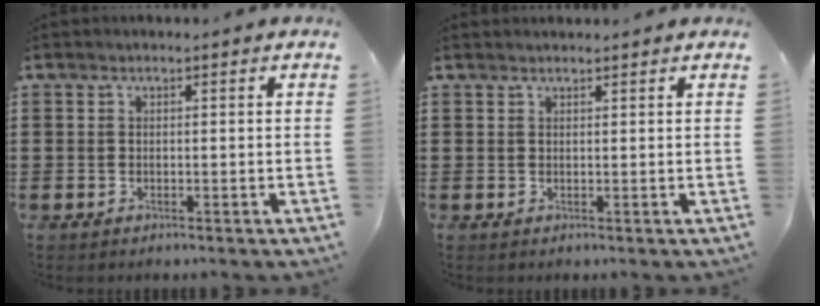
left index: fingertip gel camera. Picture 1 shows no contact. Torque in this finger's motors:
{"motor_torque": [0.02, 0.16, -0.02, 0.01]}